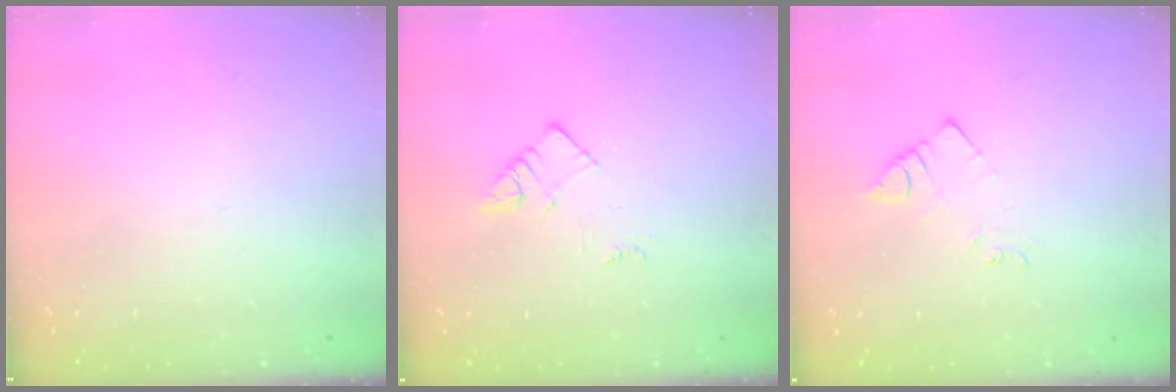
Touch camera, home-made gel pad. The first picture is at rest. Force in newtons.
{"total": 2.3, "press": 2.3, "slide": 0.3}
{"total": 2.6, "press": 2.6, "slide": 0.3}